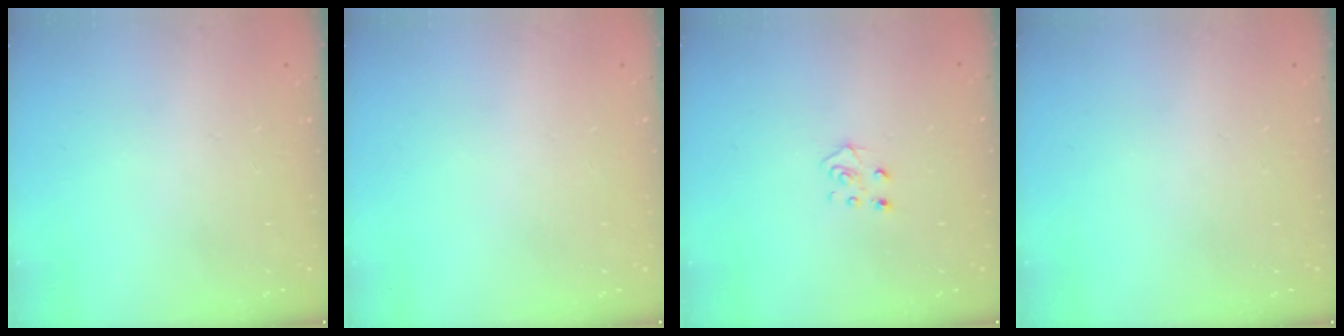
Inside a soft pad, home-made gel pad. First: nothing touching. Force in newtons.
{"total": 0.0}
{"total": 4.8, "press": 4.8, "slide": 0.4}
{"total": 0.0}